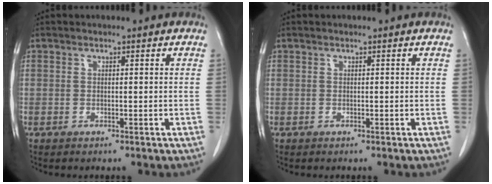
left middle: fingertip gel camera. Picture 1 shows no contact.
{"total": 0.0}